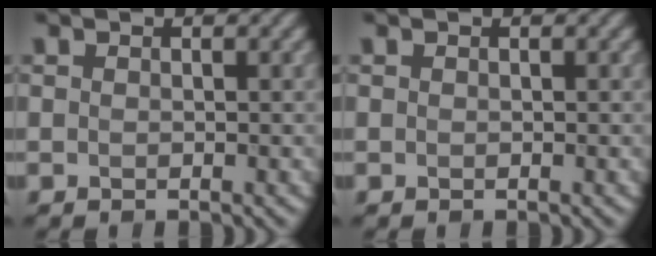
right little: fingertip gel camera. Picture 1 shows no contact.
{"total": 0.0}